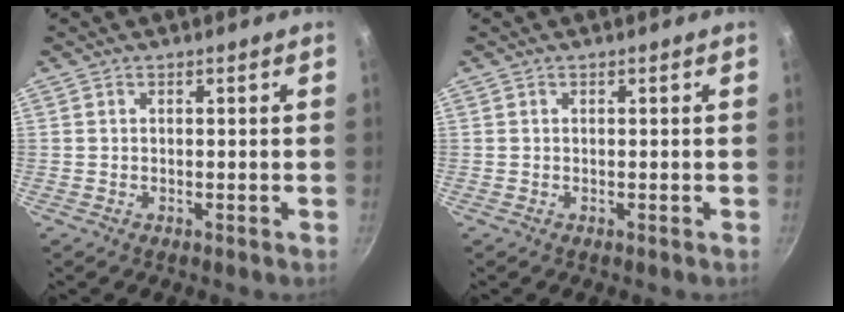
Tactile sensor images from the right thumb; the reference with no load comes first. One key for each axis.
{"total": 0.0}